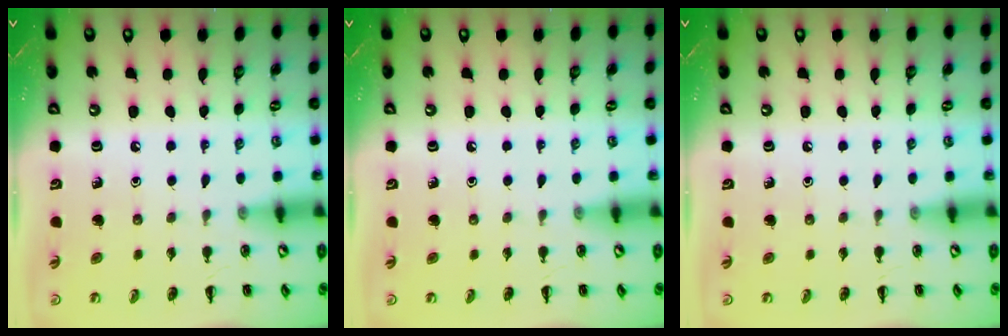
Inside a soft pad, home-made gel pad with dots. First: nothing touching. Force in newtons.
{"total": 0.0}
{"total": 0.0}